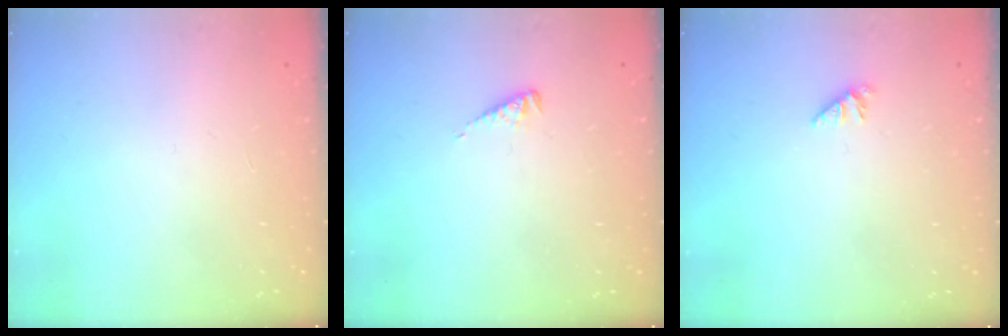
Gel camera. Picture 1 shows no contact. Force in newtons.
{"total": 2.7, "press": 2.7, "slide": 0.3}
{"total": 0.0}